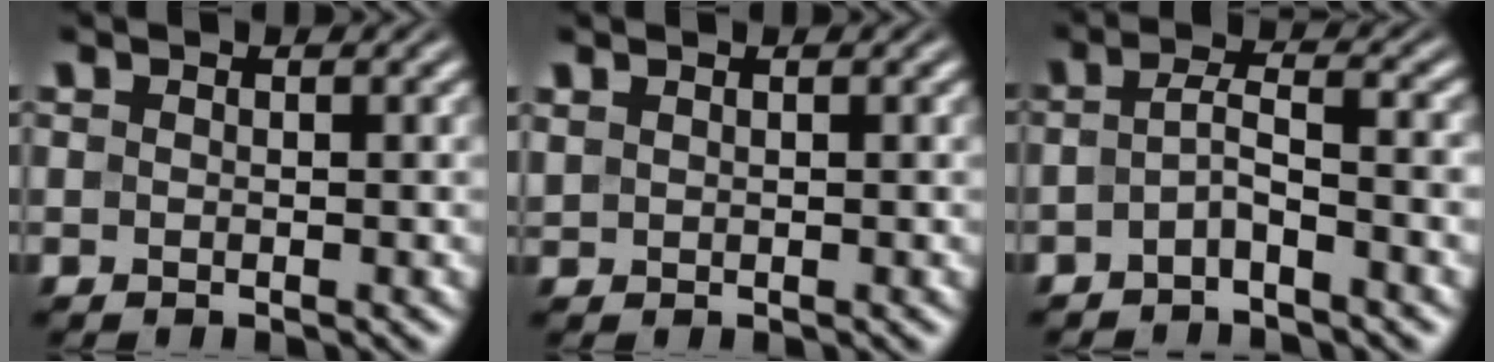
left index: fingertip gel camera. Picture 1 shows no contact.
{"total": 0.7, "force": [0.5, 0.4, 0.2], "torque": [-0.010, 0.003, 0.014]}
{"total": 2.4, "force": [-1.2, 0.4, 2.0], "torque": [-0.041, 0.008, -0.029]}